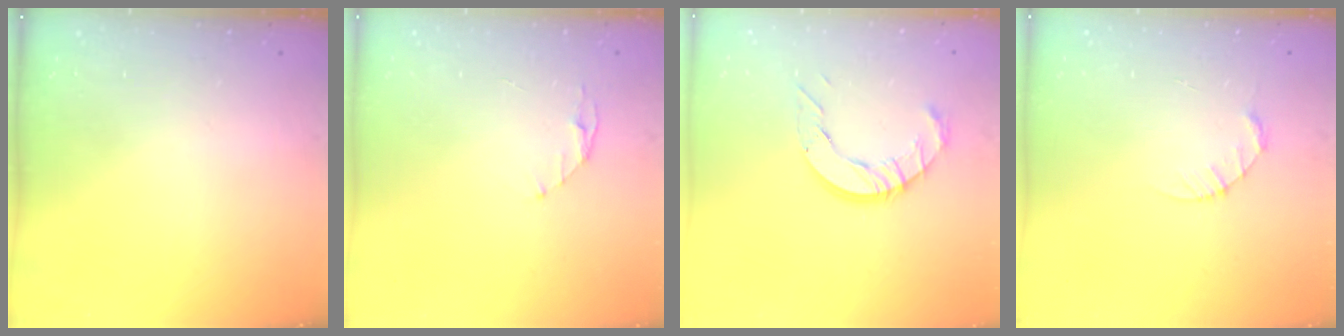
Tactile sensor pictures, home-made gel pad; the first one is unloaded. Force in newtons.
{"total": 3.9, "press": 3.9, "slide": 0.5}
{"total": 9.7, "press": 9.6, "slide": 0.9}
{"total": 3.7, "press": 3.6, "slide": 0.4}